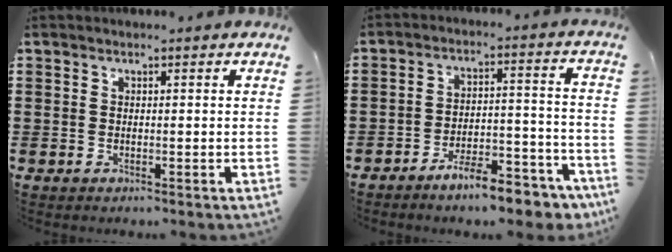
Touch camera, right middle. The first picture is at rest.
{"total": 8.2, "force": [-7.4, 1.2, 3.5], "torque": [-0.050, 0.017, -0.137]}